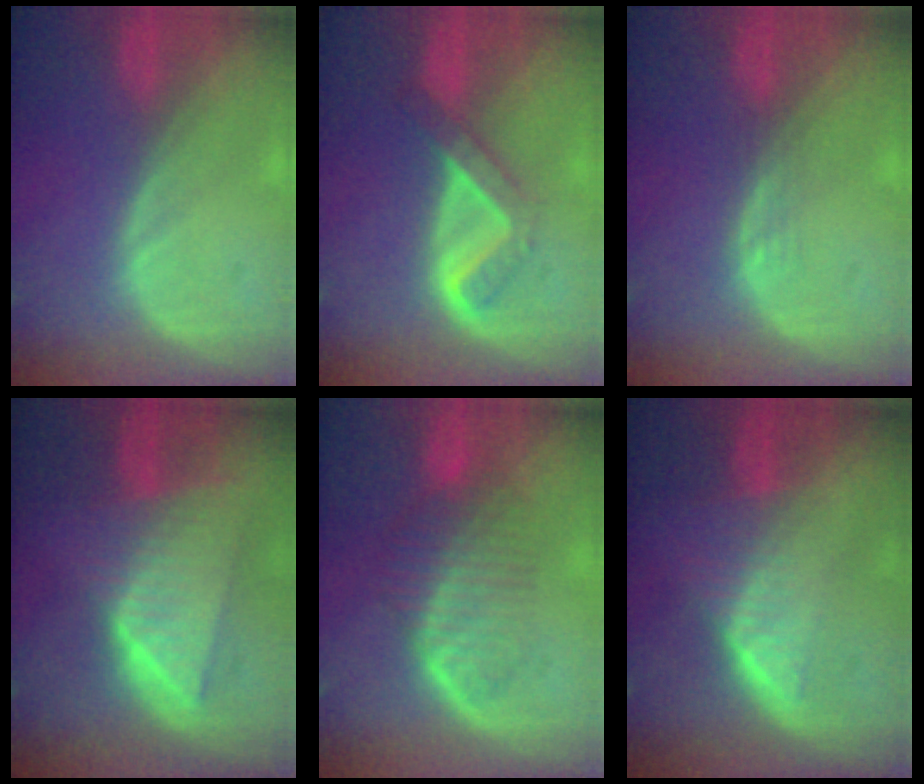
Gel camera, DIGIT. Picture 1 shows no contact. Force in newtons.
{"total": 5.4, "press": 4.7, "slide": 2.6}
{"total": 1.1, "press": 1.1, "slide": 0.1}
{"total": 8.8, "press": 7.9, "slide": 3.7}
{"total": 6.8, "press": 6.5, "slide": 1.8}
{"total": 6.5, "press": 5.7, "slide": 3.2}